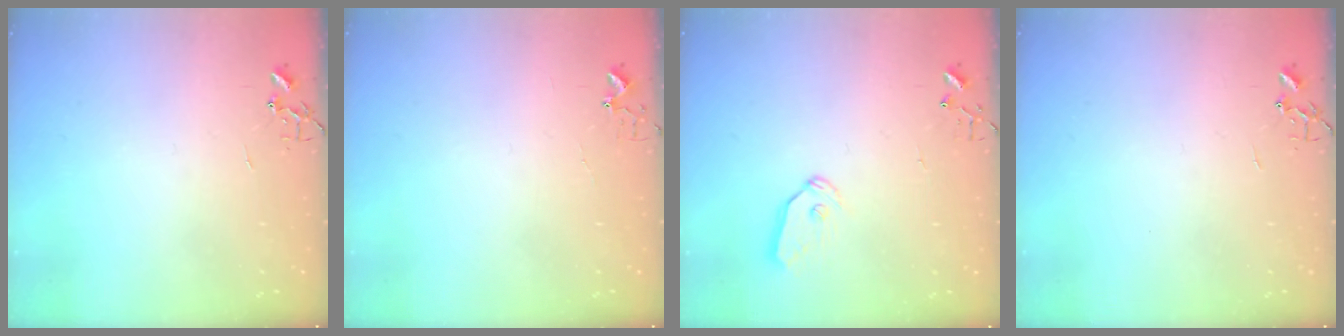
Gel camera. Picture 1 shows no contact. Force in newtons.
{"total": 3.4, "press": 3.4, "slide": 0.5}
{"total": 7.2, "press": 7.2, "slide": 0.4}
{"total": 0.0}